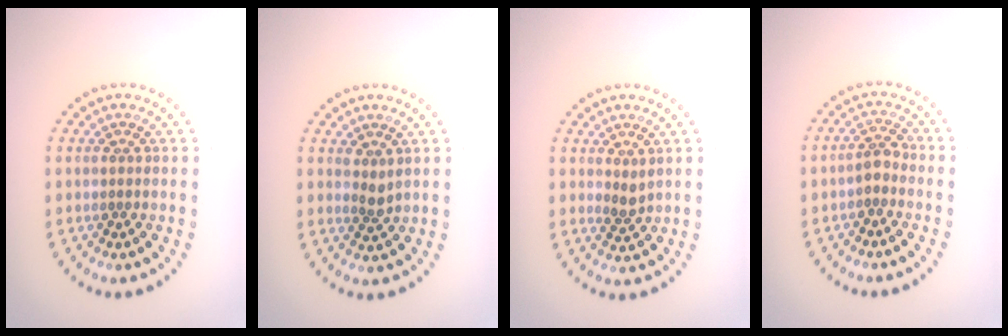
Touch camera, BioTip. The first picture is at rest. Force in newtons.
{"total": 1.2, "press": 1.0, "slide": 0.6}
{"total": 1.2, "press": 0.9, "slide": 0.8}
{"total": 1.7, "press": 1.6, "slide": 0.7}